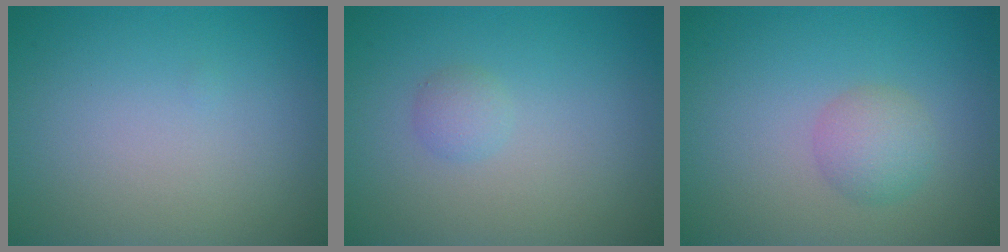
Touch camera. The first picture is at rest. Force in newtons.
{"total": 1.1, "press": 1.1, "slide": 0.0}
{"total": 2.3, "press": 2.3, "slide": 0.0}